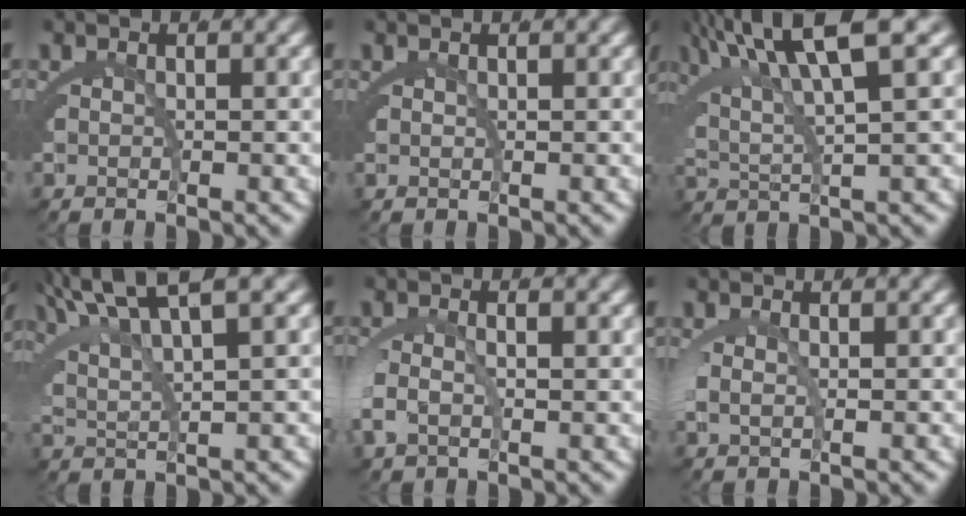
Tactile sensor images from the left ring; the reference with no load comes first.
{"total": 1.0, "force": [0.7, 0.7, 0.2], "torque": [-0.007, 0.011, 0.007]}
{"total": 8.0, "force": [4.9, 2.1, 6.0], "torque": [-0.108, 0.018, 0.081]}
{"total": 6.4, "force": [4.9, 1.3, 3.9], "torque": [-0.074, 0.022, 0.083]}
{"total": 2.4, "force": [-0.1, 1.4, 2.0], "torque": [-0.058, 0.001, 0.002]}
{"total": 1.5, "force": [0.3, 0.7, 1.3], "torque": [-0.045, -0.002, 0.008]}